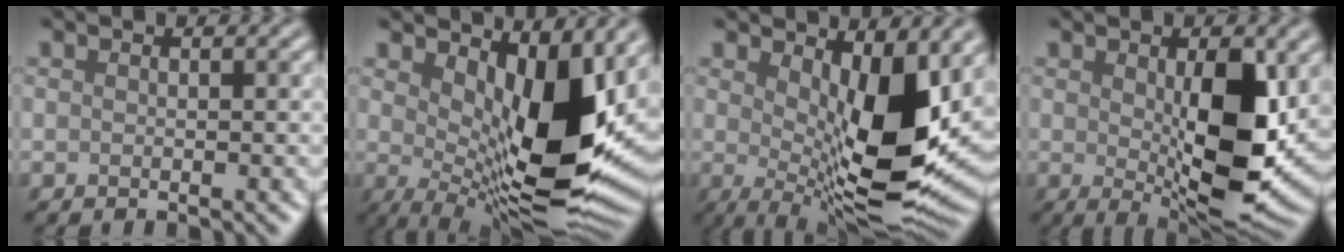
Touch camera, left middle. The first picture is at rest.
{"total": 12.0, "force": [2.1, 4.9, 10.7], "torque": [-0.158, -0.023, 0.046]}
{"total": 11.0, "force": [1.6, 3.9, 10.2], "torque": [-0.149, -0.024, 0.032]}
{"total": 8.7, "force": [0.4, 3.1, 8.1], "torque": [-0.128, -0.014, 0.018]}